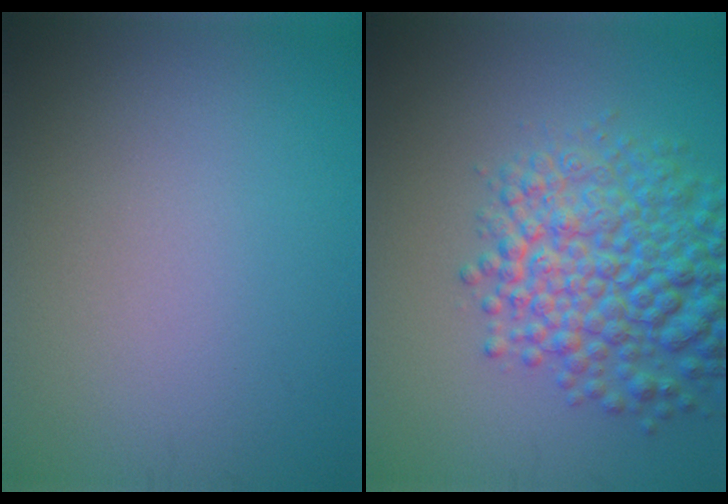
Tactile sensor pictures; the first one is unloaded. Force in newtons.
{"total": 8.0, "press": 8.0, "slide": 0.3}